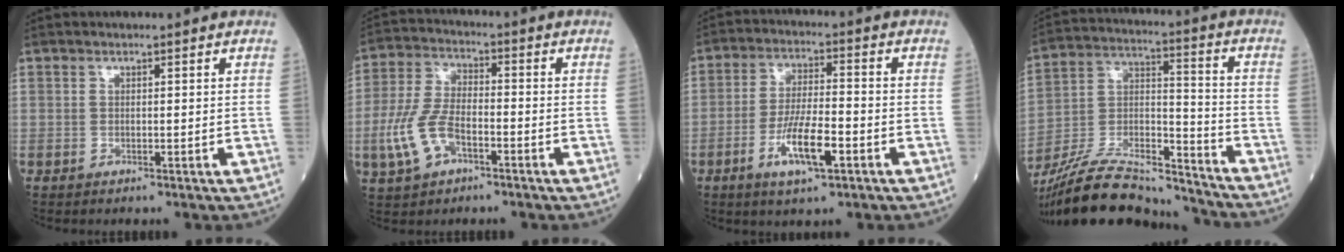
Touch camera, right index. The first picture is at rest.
{"total": 9.0, "force": [-3.4, 4.5, 7.1], "torque": [-0.170, 0.005, -0.066]}
{"total": 9.2, "force": [-3.8, 1.9, 8.1], "torque": [-0.159, -0.005, -0.067]}
{"total": 20.9, "force": [-19.5, 3.0, 7.1], "torque": [-0.161, 0.002, -0.336]}